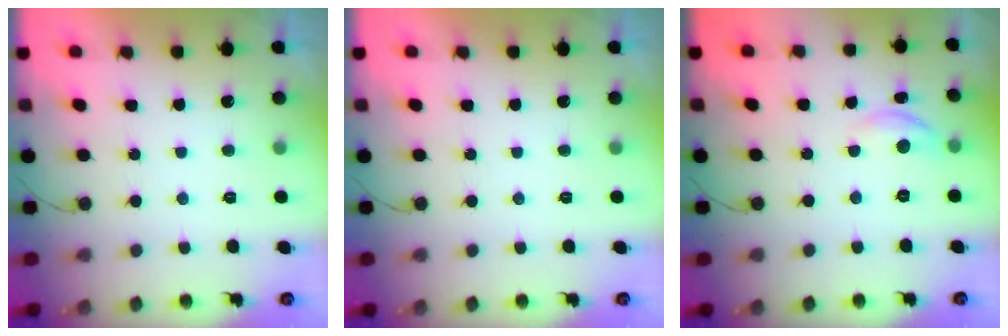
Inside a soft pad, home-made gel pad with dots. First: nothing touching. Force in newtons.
{"total": 0.0}
{"total": 5.4, "press": 5.4, "slide": 0.5}